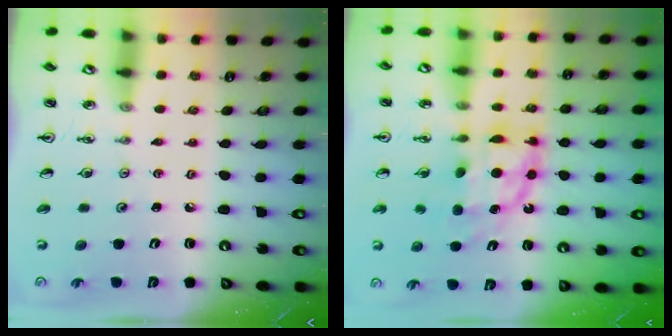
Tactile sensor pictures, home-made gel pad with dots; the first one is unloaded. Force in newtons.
{"total": 11.3, "press": 11.3, "slide": 1.4}